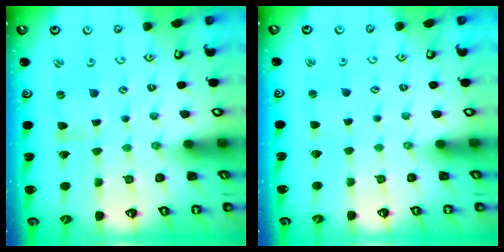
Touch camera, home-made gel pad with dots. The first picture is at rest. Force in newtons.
{"total": 2.1, "press": 2.0, "slide": 0.3}